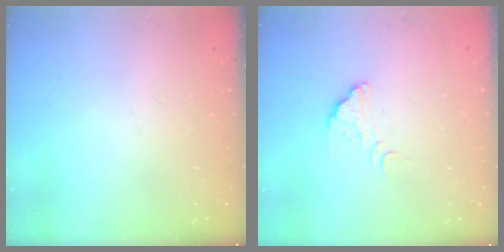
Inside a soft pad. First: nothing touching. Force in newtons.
{"total": 2.5, "press": 2.5, "slide": 0.1}